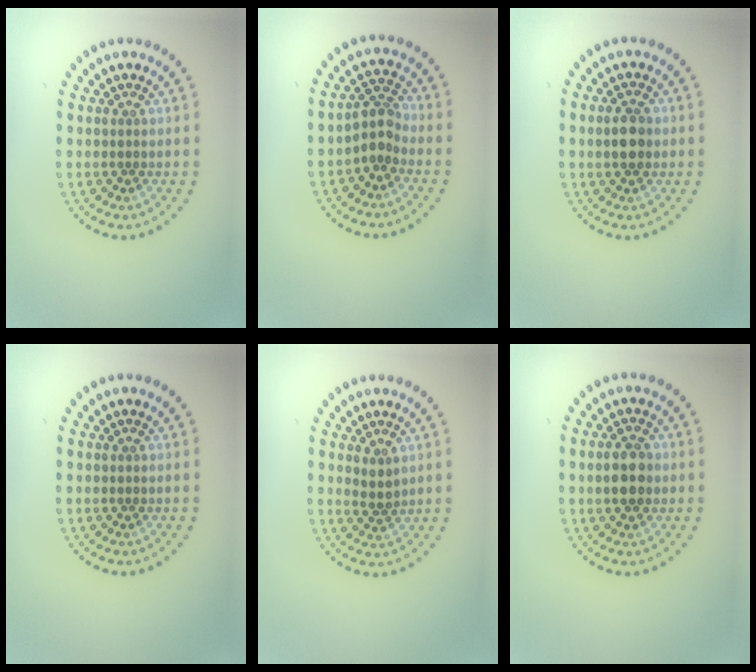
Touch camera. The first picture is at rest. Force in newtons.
{"total": 2.4, "press": 1.8, "slide": 1.5}
{"total": 3.0, "press": 3.0, "slide": 0.2}
{"total": 0.0}
{"total": 1.4, "press": 1.2, "slide": 0.9}
{"total": 3.4, "press": 3.4, "slide": 0.1}